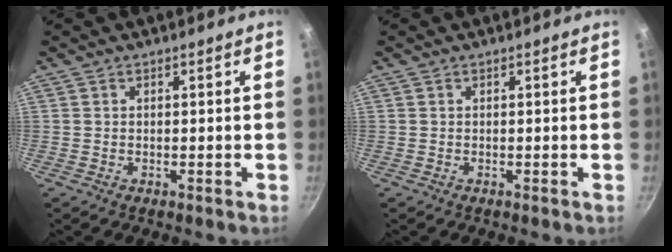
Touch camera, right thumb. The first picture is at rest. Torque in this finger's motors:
{"motor_torque": [0.22, 0.16, 0.00, 0.15, -0.01]}